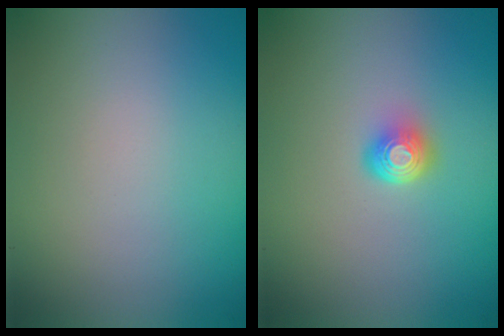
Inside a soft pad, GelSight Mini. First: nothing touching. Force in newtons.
{"total": 2.0, "press": 1.4, "slide": 1.4}